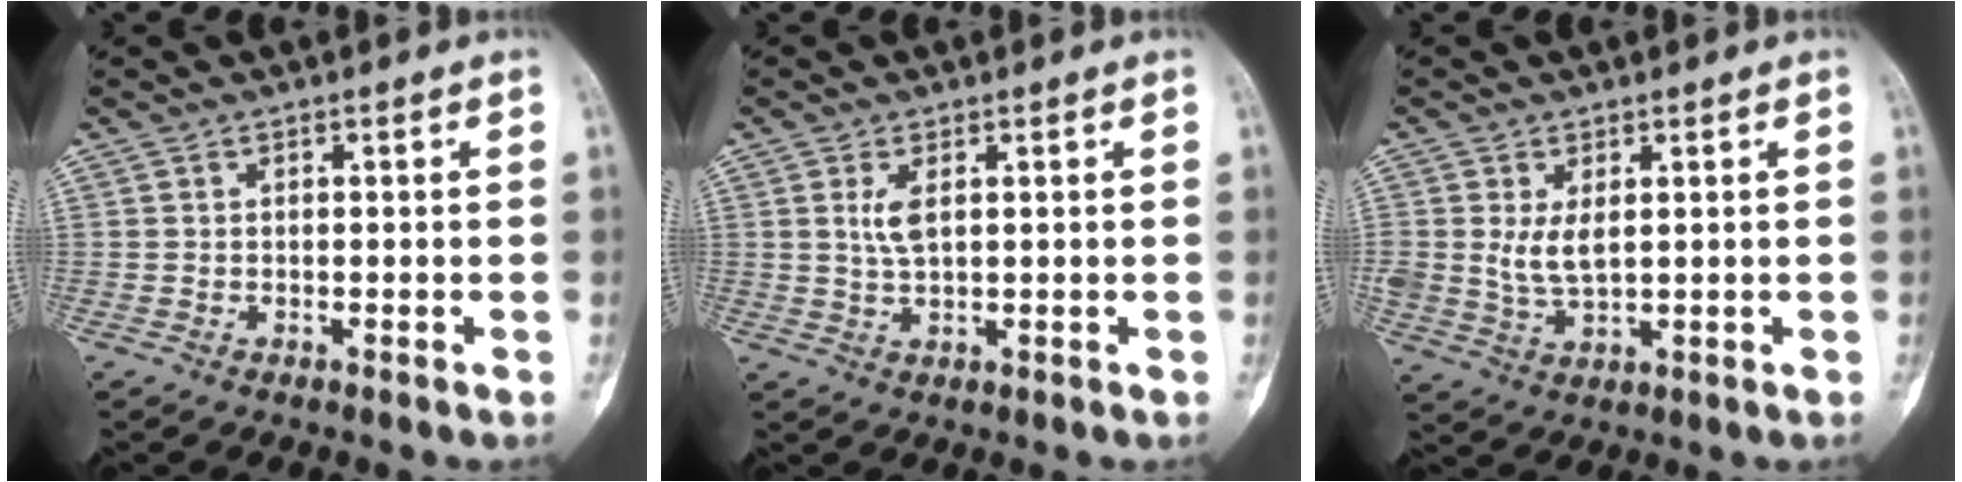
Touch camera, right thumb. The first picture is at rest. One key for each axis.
{"total": 3.3, "fx": 1.0, "fy": 1.2, "fz": 2.9, "tx": -0.063, "ty": -0.004, "tz": 0.025}
{"total": 5.1, "fx": 1.2, "fy": 2.8, "fz": 4.1, "tx": -0.074, "ty": -0.011, "tz": 0.032}